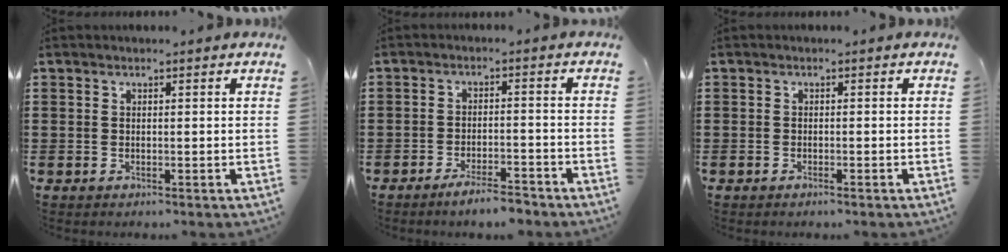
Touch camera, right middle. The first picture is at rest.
{"total": 4.3, "force": [-3.8, 0.2, 2.0], "torque": [-0.041, -0.003, -0.073]}
{"total": 0.6, "force": [-0.5, 0.1, 0.4], "torque": [-0.009, -0.002, -0.008]}